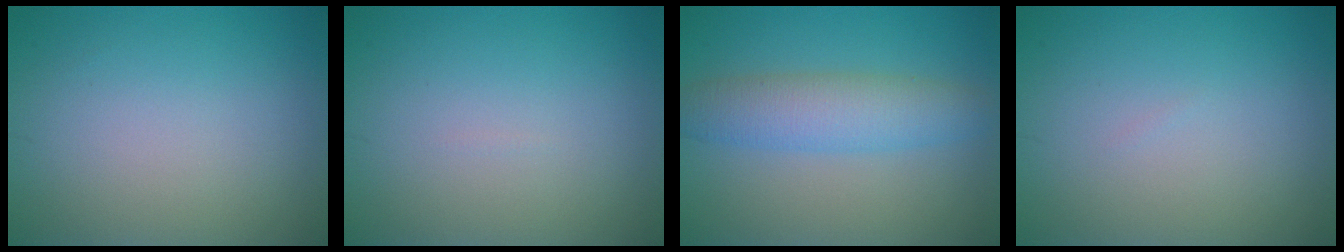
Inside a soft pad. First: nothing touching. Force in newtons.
{"total": 0.0}
{"total": 4.5, "press": 4.5, "slide": 0.1}
{"total": 0.0}